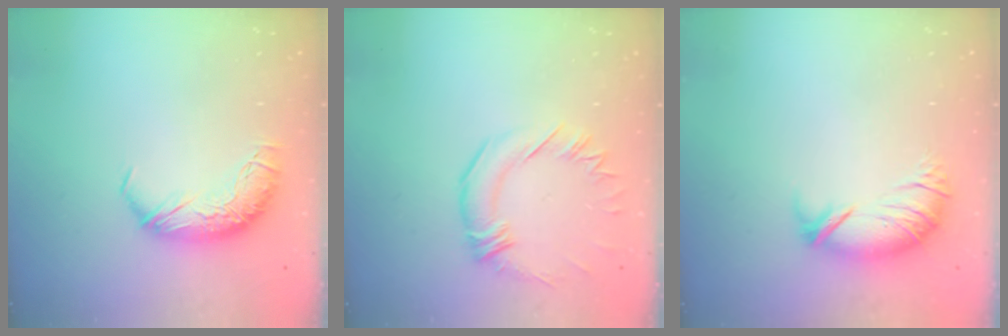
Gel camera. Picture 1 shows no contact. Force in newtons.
{"total": 0.9, "press": 0.1, "slide": 0.9}
{"total": 2.6, "press": 1.5, "slide": 2.1}